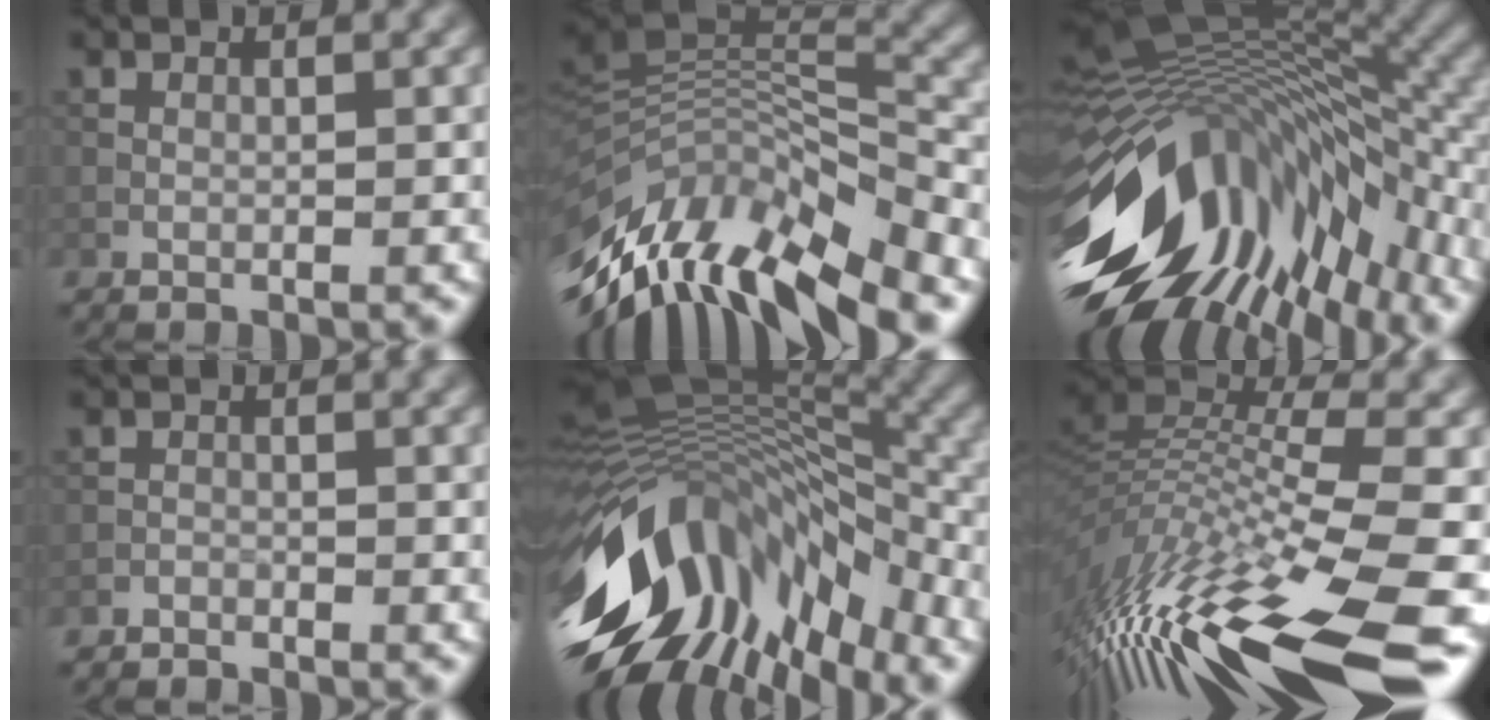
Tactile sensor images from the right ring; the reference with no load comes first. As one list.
[{"total": 13.2, "force": [-7.1, 4.9, 10.0], "torque": [-0.187, 0.011, -0.119]}, {"total": 16.2, "force": [-5.2, 7.8, 13.2], "torque": [-0.233, 0.014, -0.108]}, {"total": 1.5, "force": [-1.5, 0.3, 0.0], "torque": [0.002, 0.000, -0.032]}, {"total": 15.2, "force": [-5.8, 7.9, 11.6], "torque": [-0.218, 0.018, -0.111]}, {"total": 15.3, "force": [-6.3, 3.8, 13.5], "torque": [-0.266, 0.011, -0.113]}]